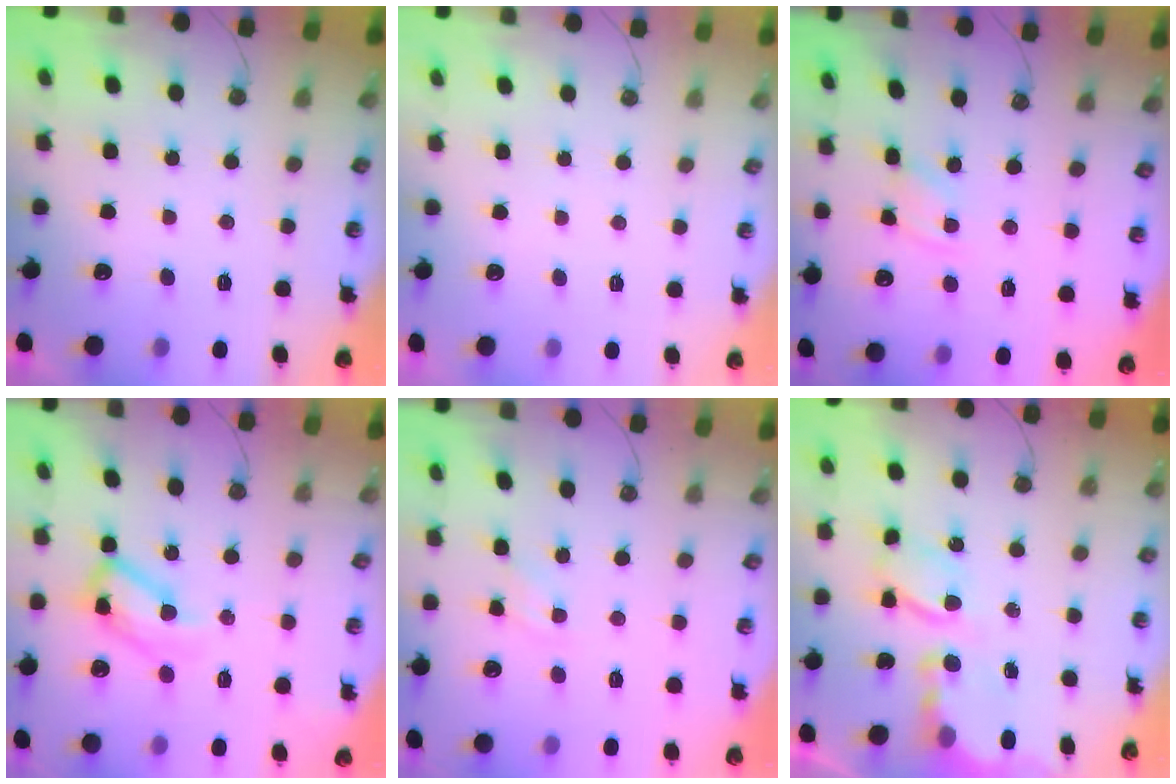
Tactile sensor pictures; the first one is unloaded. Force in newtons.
{"total": 0.0}
{"total": 2.4, "press": 2.4, "slide": 0.2}
{"total": 13.8, "press": 13.8, "slide": 0.7}
{"total": 1.6, "press": 1.6, "slide": 0.2}
{"total": 6.4, "press": 6.4, "slide": 0.4}